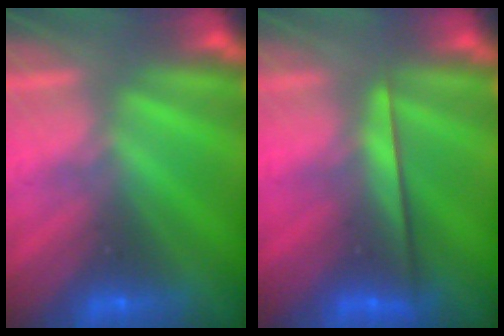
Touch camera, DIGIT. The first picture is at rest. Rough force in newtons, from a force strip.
{"total": 2.2}